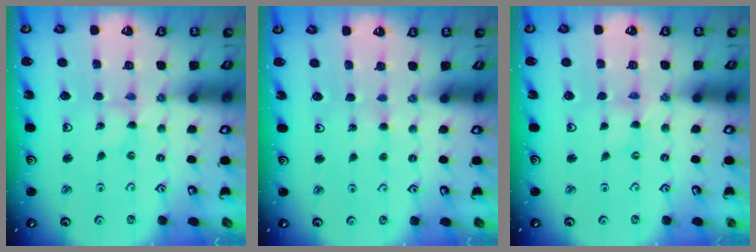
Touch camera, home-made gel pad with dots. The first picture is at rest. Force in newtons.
{"total": 2.6, "press": 2.6, "slide": 0.3}
{"total": 0.7, "press": 0.7, "slide": 0.1}